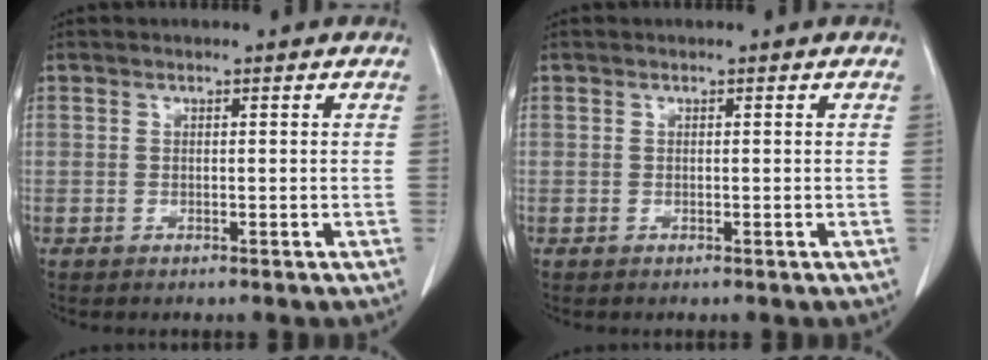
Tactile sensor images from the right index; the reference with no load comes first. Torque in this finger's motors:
{"motor_torque": [0.00, 0.00, 0.00, 0.00]}